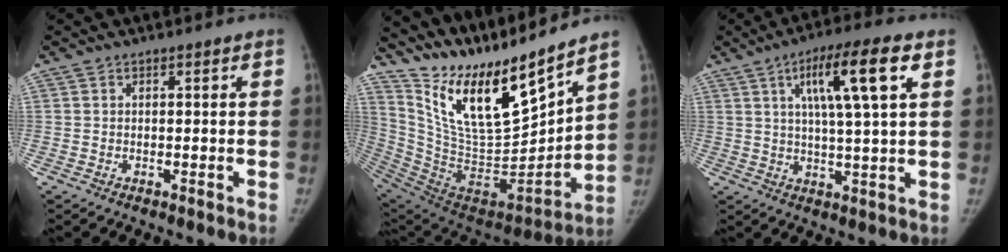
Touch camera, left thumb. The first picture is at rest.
{"total": 23.2, "force": [18.2, 5.0, 13.4], "torque": [-0.188, -0.113, 0.338]}
{"total": 12.9, "force": [5.0, 2.0, 11.7], "torque": [-0.196, -0.004, 0.080]}